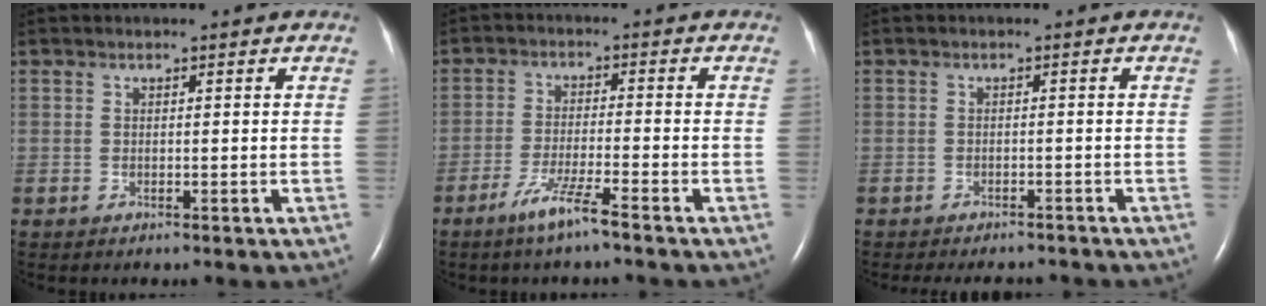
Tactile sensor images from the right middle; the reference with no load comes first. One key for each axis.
{"total": 5.5, "fx": -3.9, "fy": -0.5, "fz": 3.9, "tx": -0.081, "ty": -0.012, "tz": -0.078}
{"total": 7.2, "fx": -6.5, "fy": 2.1, "fz": 2.1, "tx": -0.026, "ty": -0.004, "tz": -0.079}